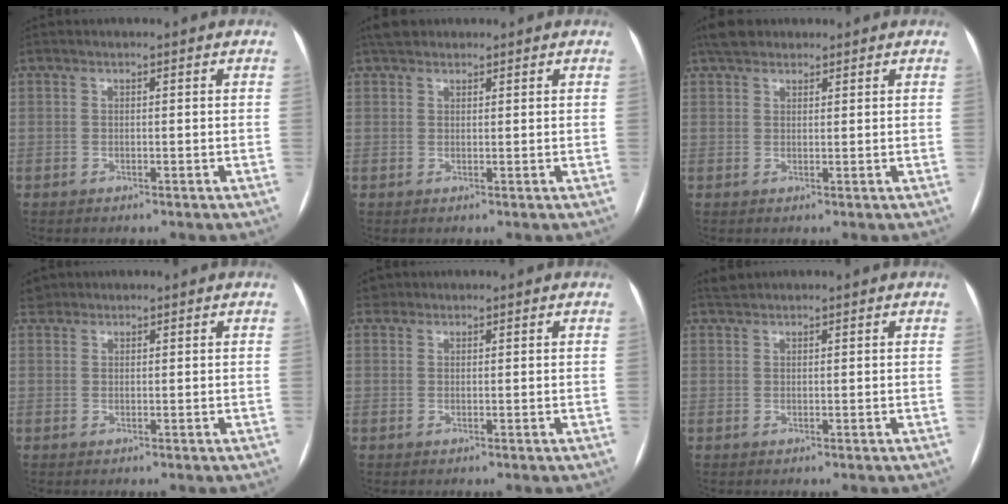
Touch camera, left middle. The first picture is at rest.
{"total": 2.7, "force": [2.3, 1.2, 0.8], "torque": [-0.015, 0.021, 0.038]}
{"total": 3.6, "force": [2.9, 1.8, 1.2], "torque": [-0.024, 0.021, 0.050]}
{"total": 1.6, "force": [1.3, 0.8, -0.3], "torque": [0.006, 0.012, 0.022]}
{"total": 1.3, "force": [1.0, 0.8, -0.3], "torque": [0.007, 0.009, 0.013]}
{"total": 1.2, "force": [1.2, 0.1, 0.0], "torque": [-0.006, 0.012, 0.029]}